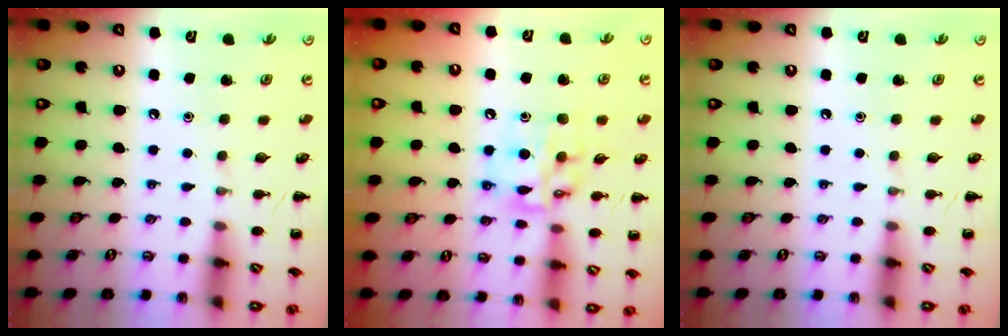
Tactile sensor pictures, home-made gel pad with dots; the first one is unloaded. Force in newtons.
{"total": 12.9, "press": 12.7, "slide": 2.1}
{"total": 0.0}